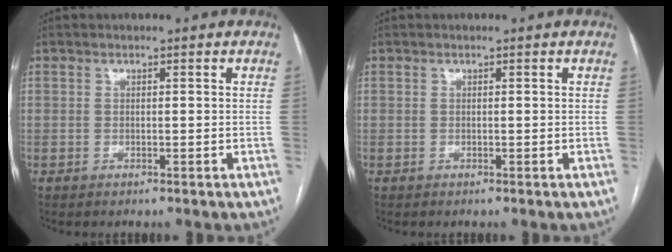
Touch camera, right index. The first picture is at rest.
{"total": 0.0}